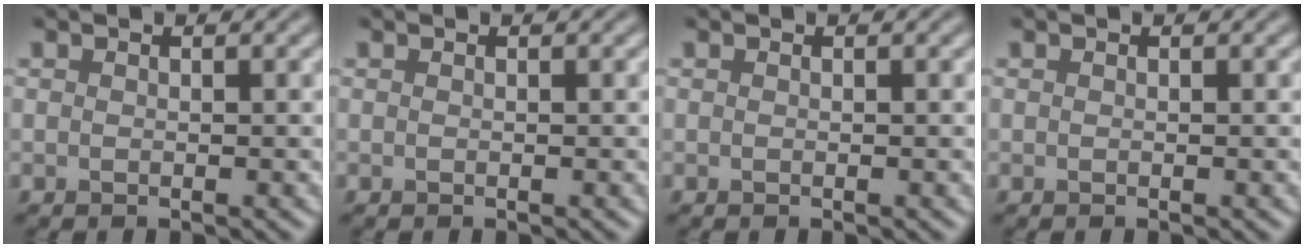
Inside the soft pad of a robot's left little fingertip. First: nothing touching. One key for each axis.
{"total": 0.0}
{"total": 0.0}
{"total": 0.0}